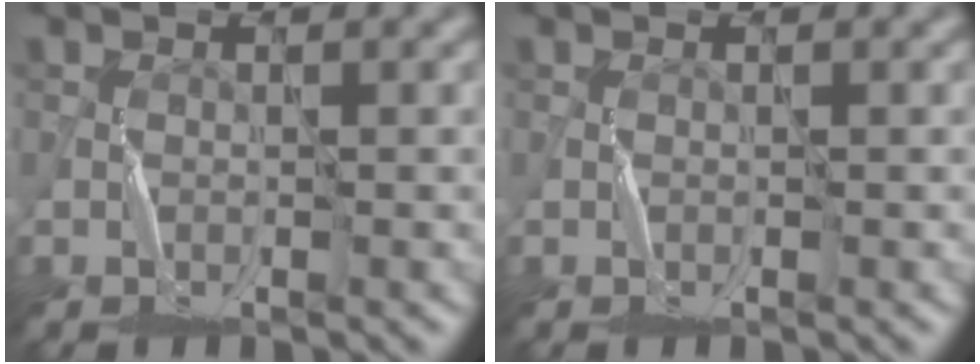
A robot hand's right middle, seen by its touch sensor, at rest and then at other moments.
{"total": 0.0}